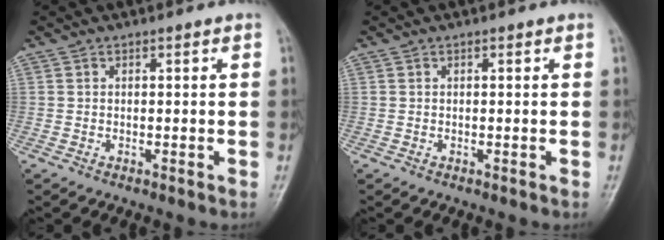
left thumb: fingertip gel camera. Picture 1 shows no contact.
{"total": 0.0}